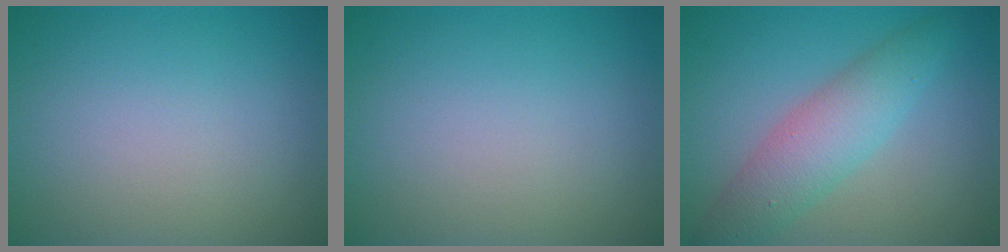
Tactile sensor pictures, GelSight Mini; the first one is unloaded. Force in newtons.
{"total": 0.0}
{"total": 4.6, "press": 4.6, "slide": 0.1}